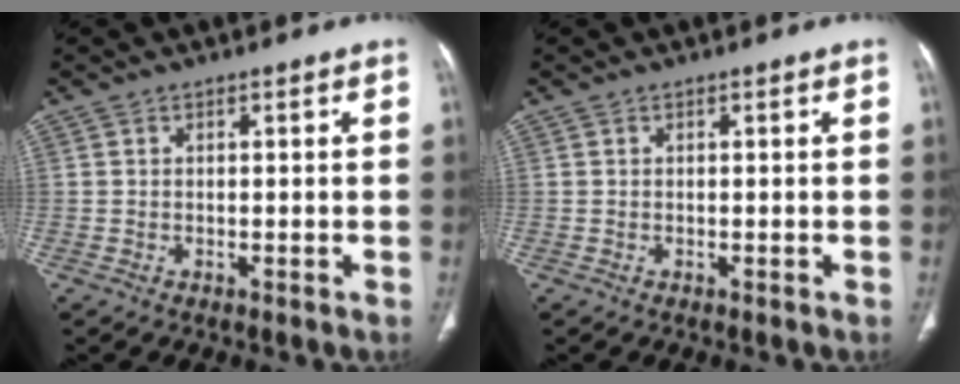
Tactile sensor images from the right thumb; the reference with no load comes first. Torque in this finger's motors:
{"motor_torque": [0.00, 0.00, 0.00, 0.00, 0.00]}